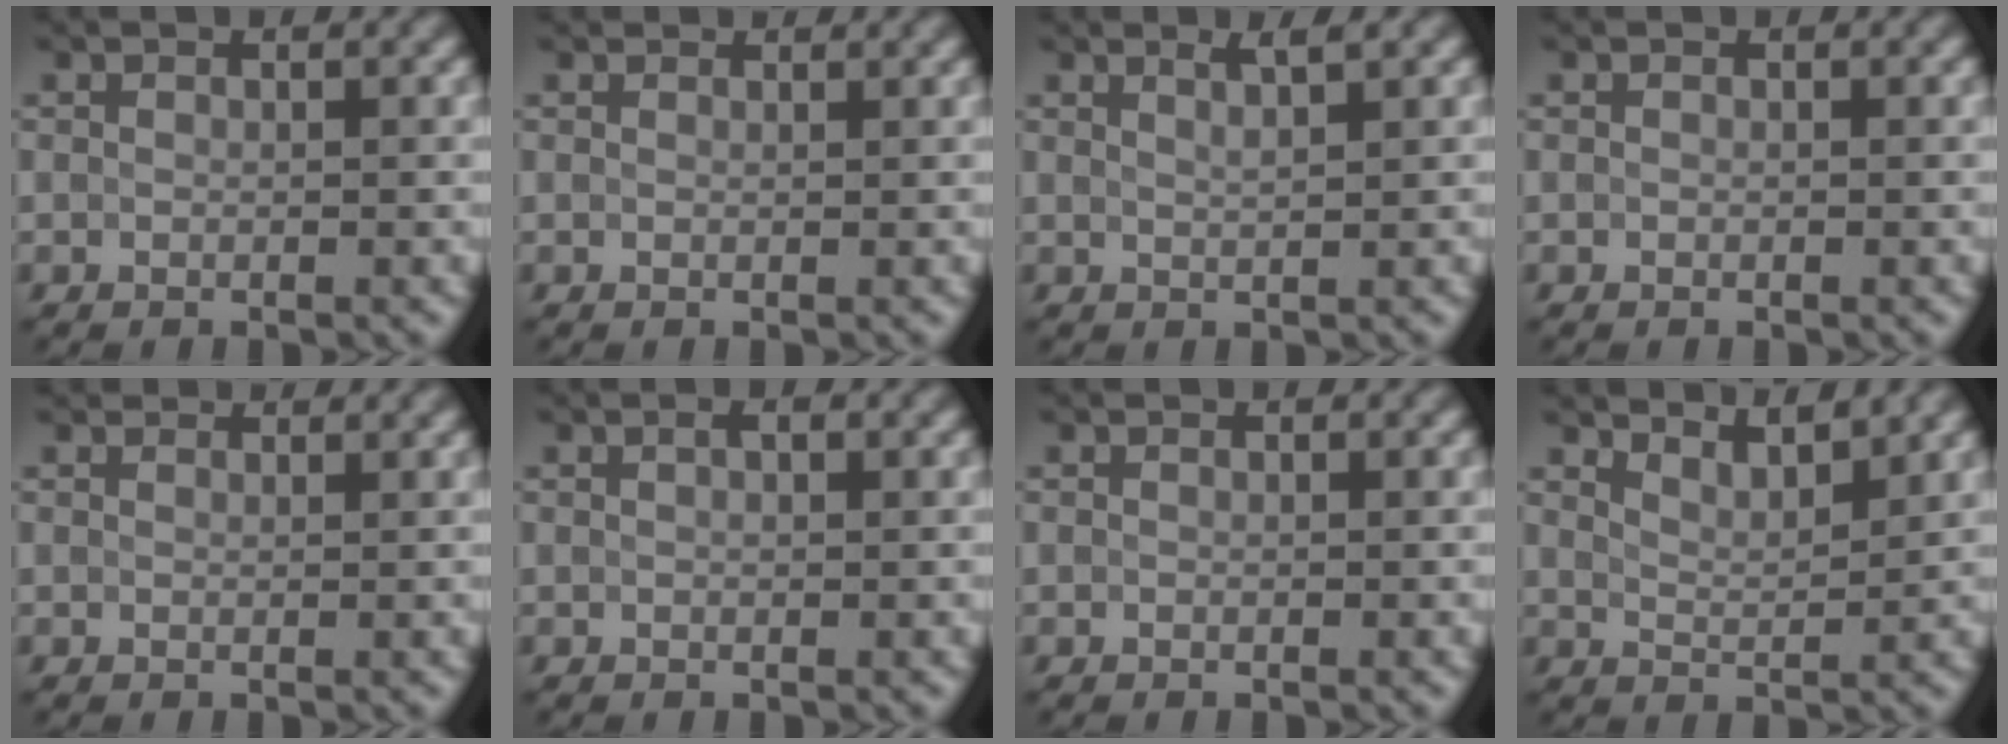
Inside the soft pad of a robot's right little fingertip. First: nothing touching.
{"total": 2.0, "force": [1.9, 0.2, 0.5], "torque": [-0.018, 0.001, 0.019]}
{"total": 2.1, "force": [1.4, 0.6, 1.5], "torque": [-0.012, 0.008, 0.010]}
{"total": 0.0}
{"total": 2.9, "force": [2.8, 0.5, 0.8], "torque": [-0.018, -0.001, 0.032]}
{"total": 1.0, "force": [0.4, 0.3, 0.8], "torque": [-0.014, 0.000, 0.007]}
{"total": 0.0}
{"total": 4.5, "force": [4.0, 1.0, 1.9], "torque": [-0.016, 0.009, 0.049]}